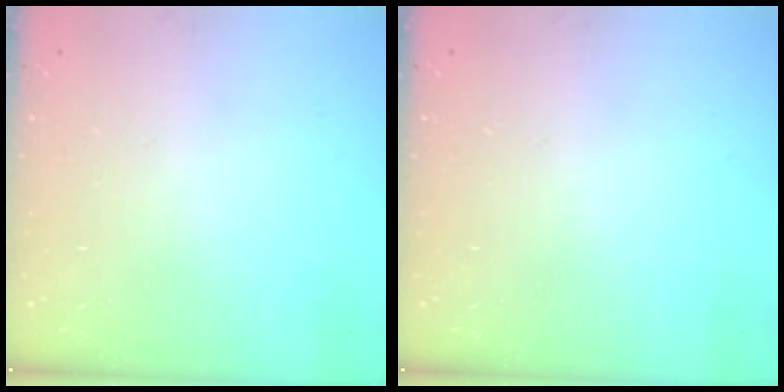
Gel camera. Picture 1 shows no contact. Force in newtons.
{"total": 0.0}